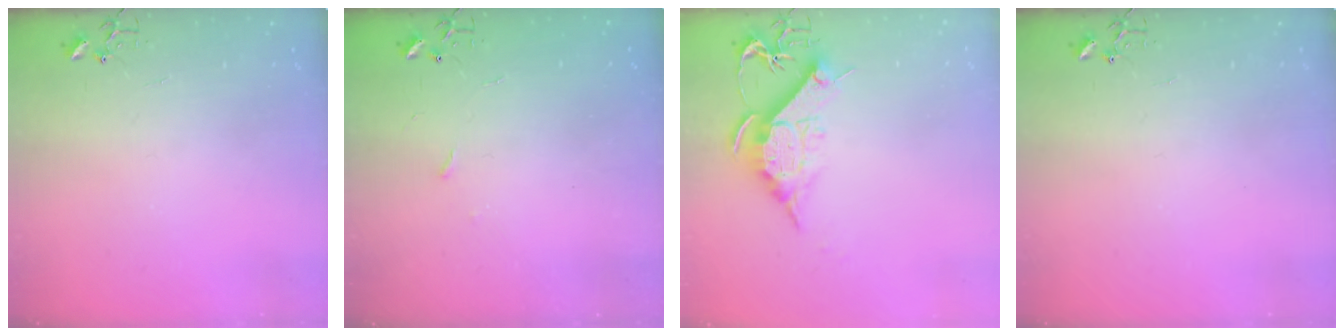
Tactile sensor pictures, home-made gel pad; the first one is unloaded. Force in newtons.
{"total": 2.5, "press": 2.5, "slide": 0.4}
{"total": 11.6, "press": 11.6, "slide": 0.2}
{"total": 0.0}